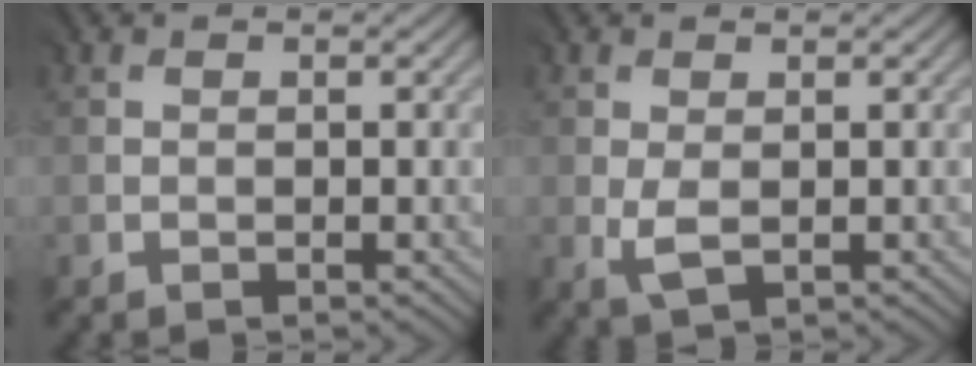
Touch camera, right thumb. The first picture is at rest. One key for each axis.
{"total": 2.0, "fx": -0.1, "fy": 1.1, "fz": 1.6, "tx": -0.052, "ty": -0.005, "tz": 0.000}